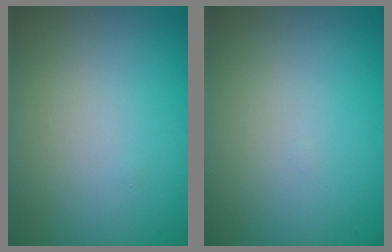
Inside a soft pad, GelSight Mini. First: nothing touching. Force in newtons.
{"total": 0.0}